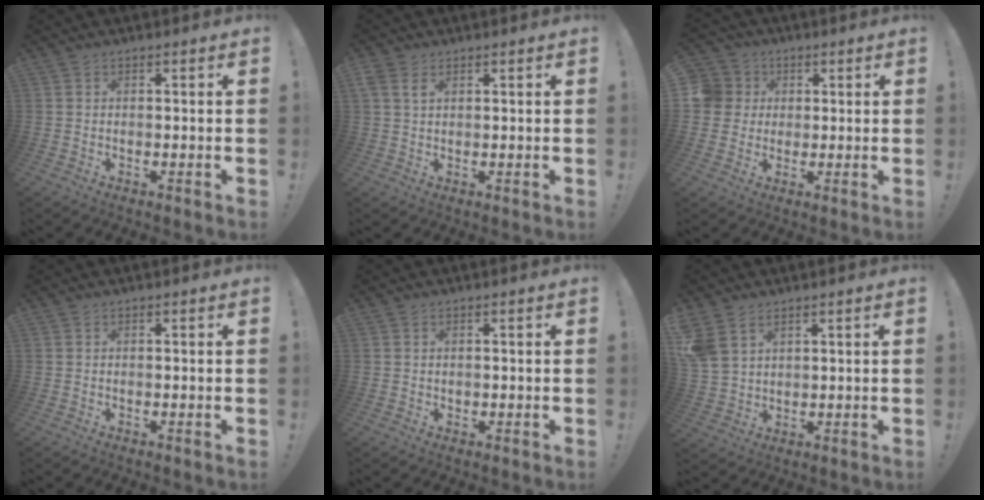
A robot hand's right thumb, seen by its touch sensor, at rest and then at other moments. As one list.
[{"total": 3.3, "force": [1.7, 1.7, 2.3], "torque": [-0.043, 0.000, 0.032]}, {"total": 7.7, "force": [1.0, 7.4, 1.7], "torque": [-0.033, 0.001, 0.020]}, {"total": 0.0}, {"total": 0.5, "force": [0.1, 0.5, 0.0], "torque": [0.002, 0.002, 0.000]}, {"total": 6.5, "force": [3.8, 4.1, 3.3], "torque": [-0.064, -0.013, 0.078]}]